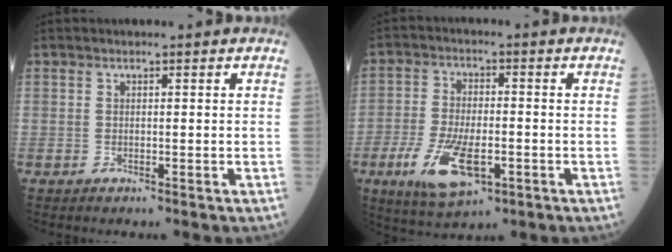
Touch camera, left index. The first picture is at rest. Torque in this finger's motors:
{"motor_torque": [1.45, 0.69, 0.28, 0.07]}